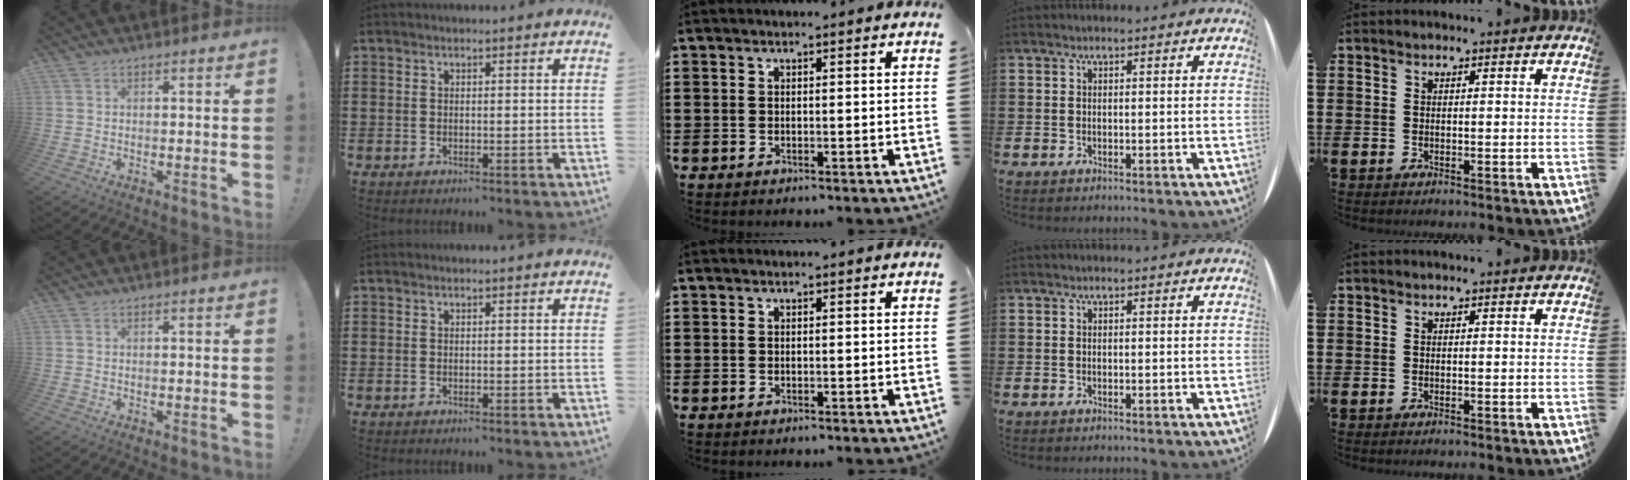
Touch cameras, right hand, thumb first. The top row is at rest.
{}